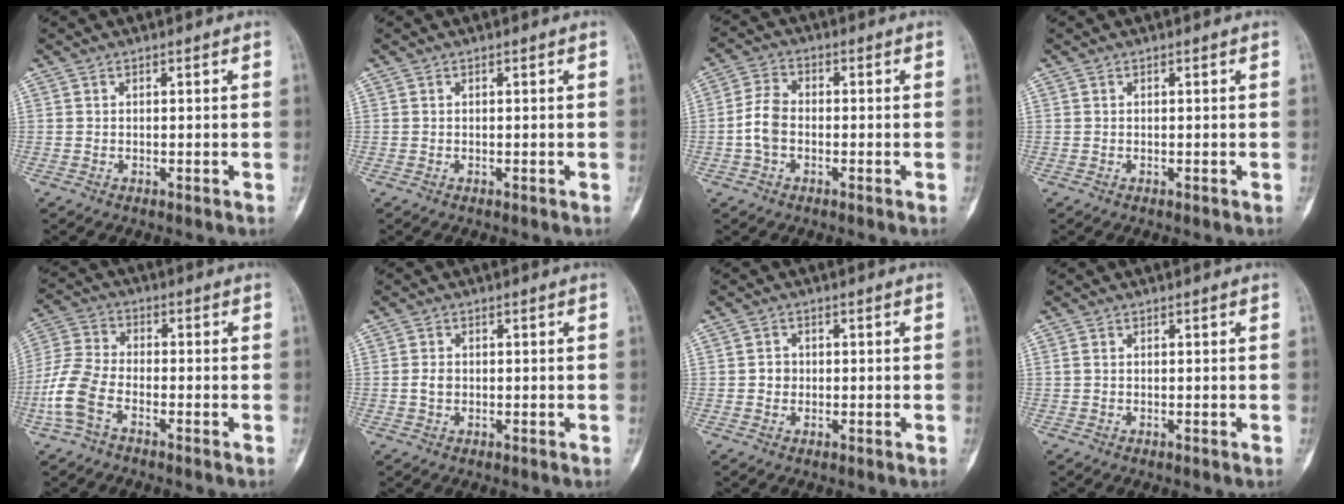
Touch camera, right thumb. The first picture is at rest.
{"total": 0.0}
{"total": 5.5, "force": [-1.2, 3.8, 3.8], "torque": [-0.076, 0.020, -0.031]}
{"total": 0.0}
{"total": 8.9, "force": [-3.9, 4.8, 6.4], "torque": [-0.149, 0.023, -0.085]}
{"total": 2.0, "force": [-0.2, 1.5, 1.2], "torque": [-0.022, 0.006, -0.004]}
{"total": 2.1, "force": [-0.1, 2.0, 0.8], "torque": [0.000, 0.006, -0.003]}
{"total": 0.5, "force": [0.1, 0.4, 0.3], "torque": [-0.010, 0.000, 0.002]}